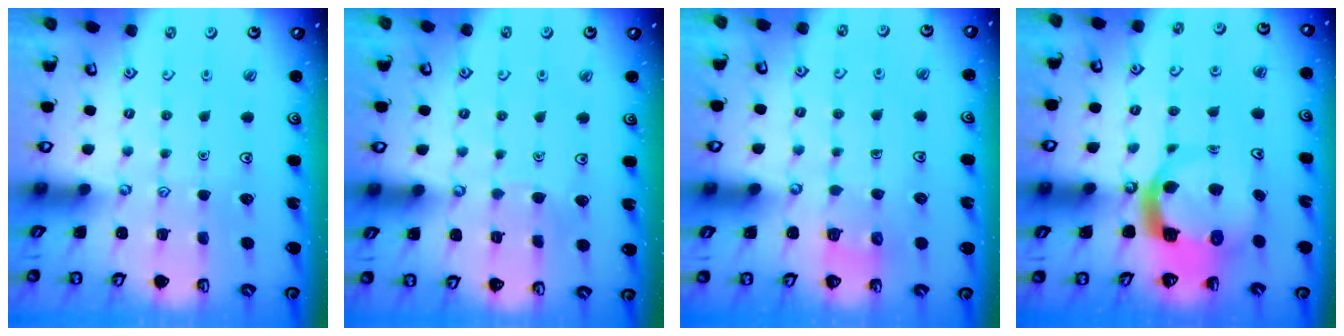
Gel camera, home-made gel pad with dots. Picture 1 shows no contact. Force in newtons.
{"total": 2.7, "press": 2.7, "slide": 0.1}
{"total": 3.2, "press": 3.2, "slide": 0.2}
{"total": 8.0, "press": 8.0, "slide": 1.1}